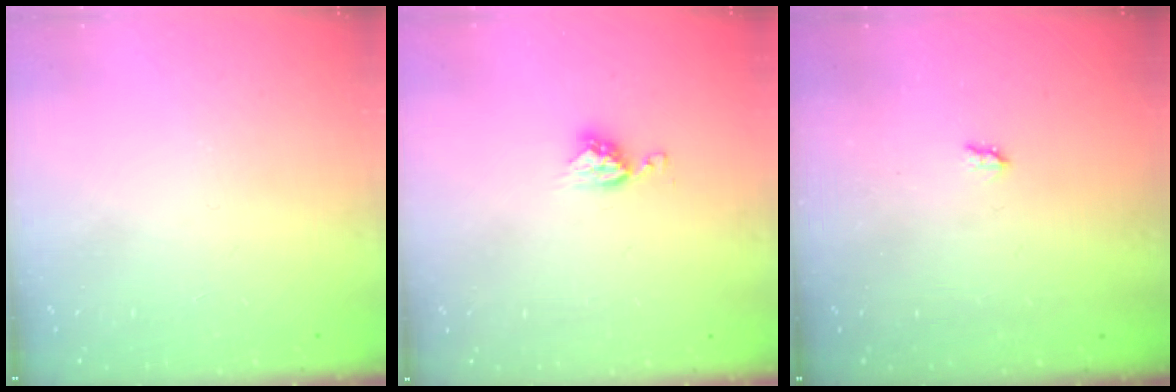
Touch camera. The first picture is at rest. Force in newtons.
{"total": 5.3, "press": 5.3, "slide": 0.1}
{"total": 1.7, "press": 1.6, "slide": 0.3}